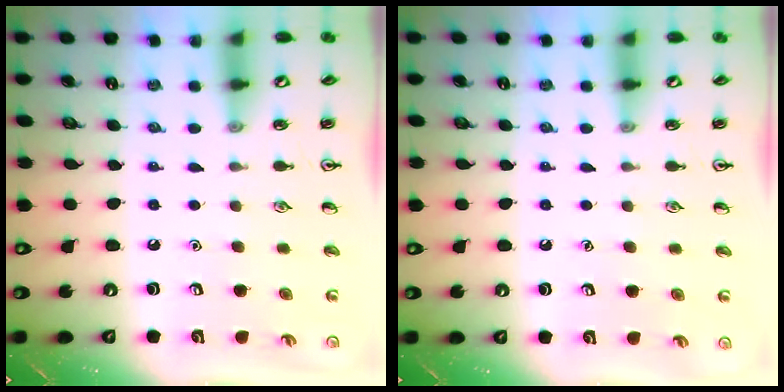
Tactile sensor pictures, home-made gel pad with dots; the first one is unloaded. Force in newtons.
{"total": 0.0}